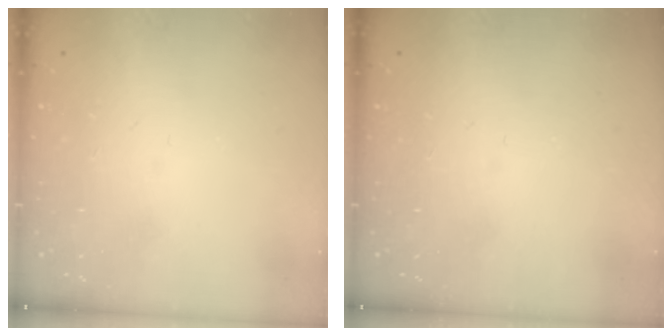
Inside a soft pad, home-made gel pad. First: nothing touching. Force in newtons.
{"total": 0.0}